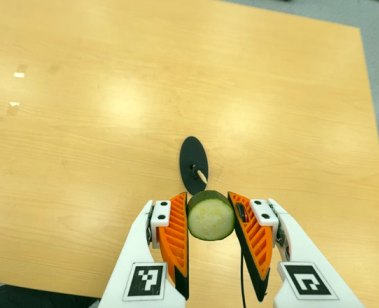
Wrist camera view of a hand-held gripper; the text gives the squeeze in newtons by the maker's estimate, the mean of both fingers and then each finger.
{"total": 9.9, "left": 9.3, "right": 10.6}